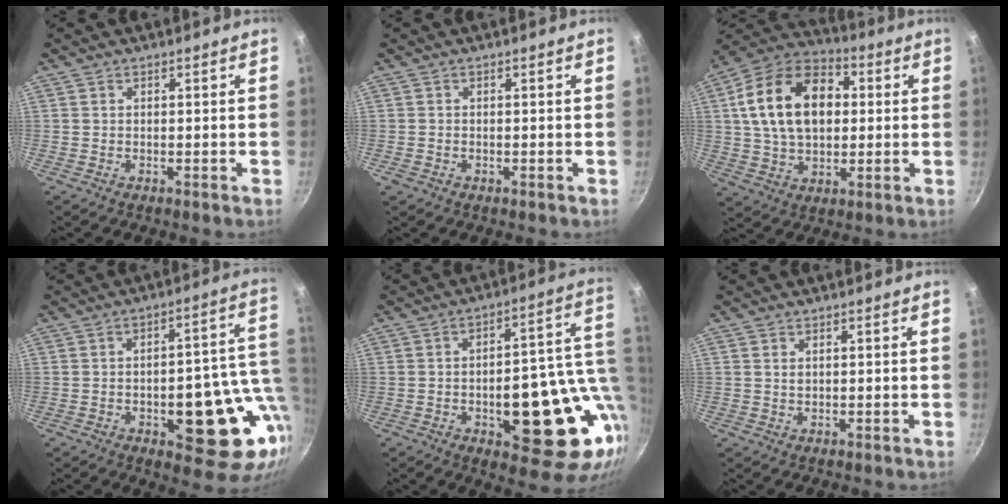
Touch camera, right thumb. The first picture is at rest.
{"total": 0.8, "force": [-0.5, 0.6, 0.2], "torque": [-0.005, 0.001, -0.006]}
{"total": 19.8, "force": [3.1, 13.3, 14.4], "torque": [-0.223, 0.021, 0.042]}
{"total": 19.1, "force": [-3.4, 8.7, 16.6], "torque": [-0.154, 0.014, -0.039]}
{"total": 23.0, "force": [-2.5, 10.5, 20.3], "torque": [-0.213, 0.009, -0.022]}
{"total": 1.2, "force": [0.3, 0.9, 0.8], "torque": [-0.013, 0.001, 0.005]}